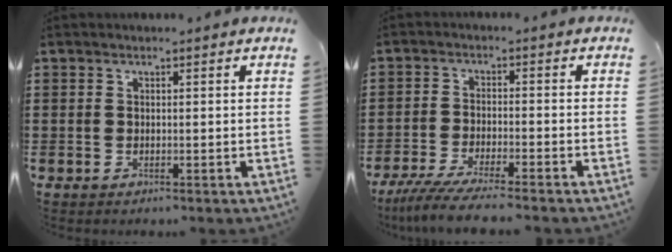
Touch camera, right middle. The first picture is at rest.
{"total": 5.1, "force": [-4.6, -0.3, 2.1], "torque": [-0.055, -0.022, -0.090]}